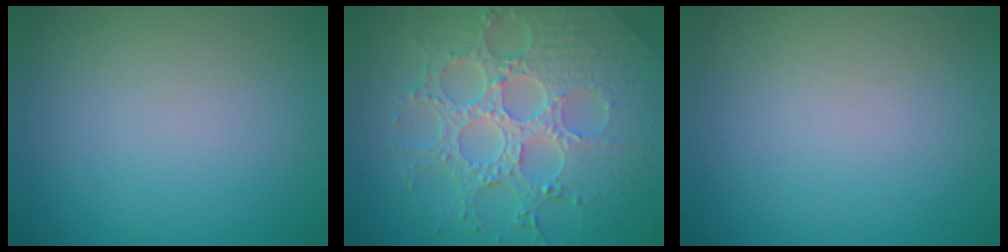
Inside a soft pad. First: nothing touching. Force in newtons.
{"total": 8.1, "press": 6.0, "slide": 5.4}
{"total": 0.0}